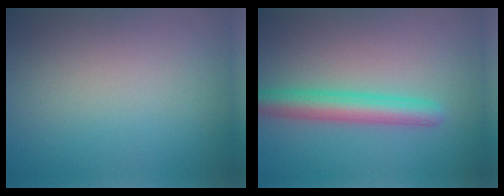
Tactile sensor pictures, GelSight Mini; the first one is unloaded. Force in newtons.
{"total": 3.9, "press": 3.9, "slide": 0.0}